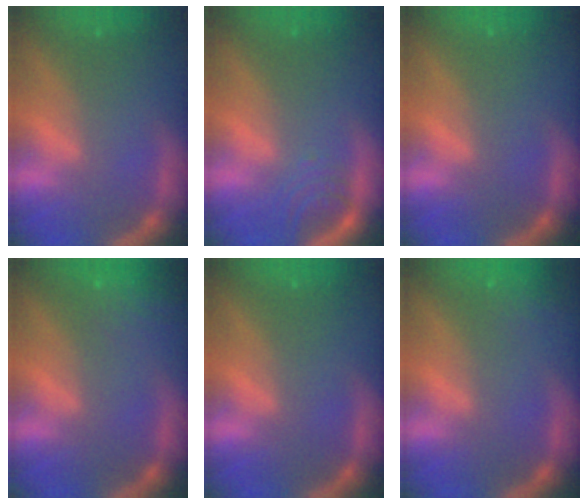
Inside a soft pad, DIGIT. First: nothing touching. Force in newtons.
{"total": 2.5}
{"total": 0.0}
{"total": 7.0}
{"total": 0.0}
{"total": 3.0}